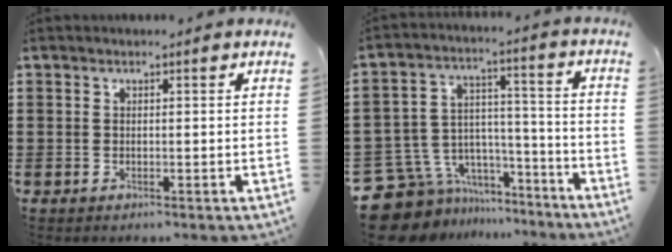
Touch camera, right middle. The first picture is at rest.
{"total": 9.6, "force": [-7.5, 5.9, 1.2], "torque": [-0.056, 0.007, -0.141]}